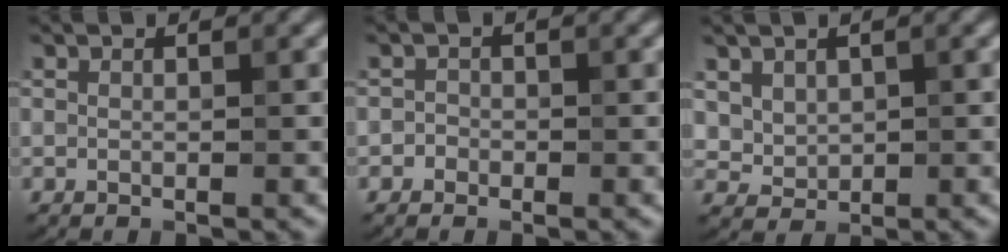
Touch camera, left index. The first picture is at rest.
{"total": 0.8, "force": [-0.4, 0.7, 0.1], "torque": [0.019, 0.005, -0.014]}
{"total": 2.1, "force": [1.1, 1.5, 0.9], "torque": [-0.028, -0.008, 0.042]}